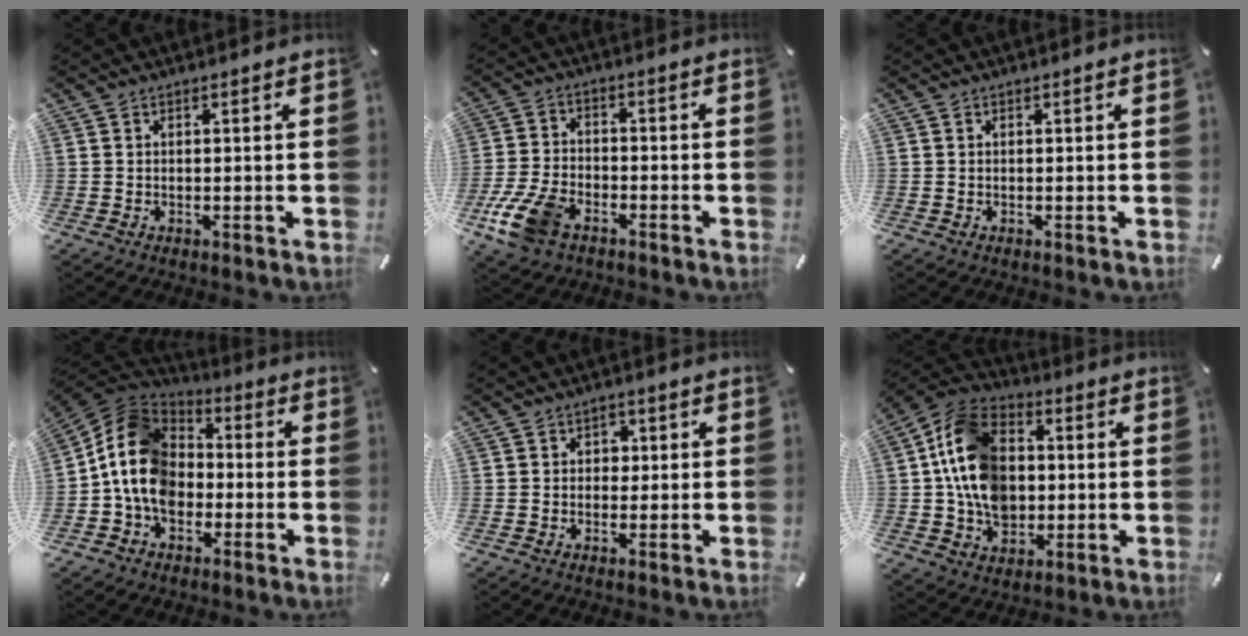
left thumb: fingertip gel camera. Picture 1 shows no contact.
{"total": 10.5, "force": [-5.7, 6.2, 6.3], "torque": [-0.139, 0.019, -0.106]}
{"total": 0.0}
{"total": 14.4, "force": [-2.7, 11.7, 8.0], "torque": [-0.185, 0.026, -0.053]}
{"total": 2.8, "force": [-0.1, 2.5, 1.4], "torque": [-0.006, -0.001, -0.012]}
{"total": 15.8, "force": [-0.2, 12.7, 9.5], "torque": [-0.212, 0.015, -0.004]}